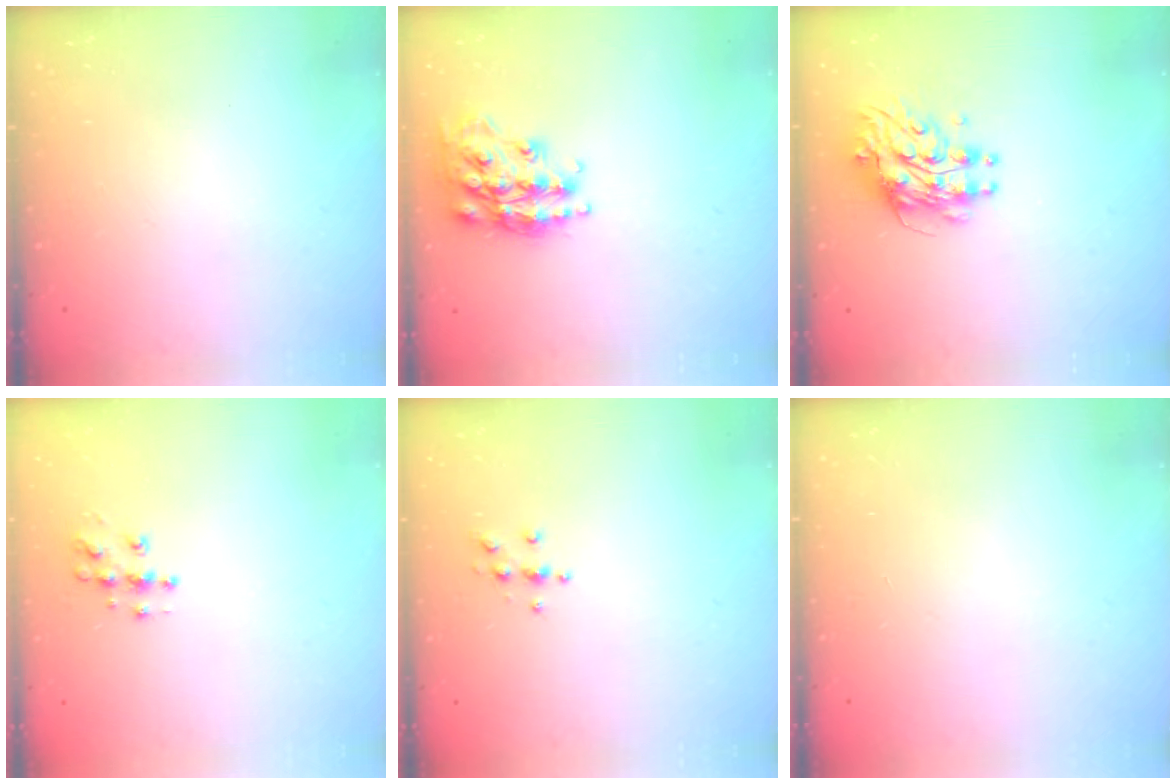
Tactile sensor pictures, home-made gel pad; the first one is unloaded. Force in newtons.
{"total": 18.2, "press": 18.1, "slide": 1.1}
{"total": 9.0, "press": 9.0, "slide": 0.9}
{"total": 7.5, "press": 7.5, "slide": 0.3}
{"total": 4.0, "press": 3.9, "slide": 0.6}
{"total": 0.0}